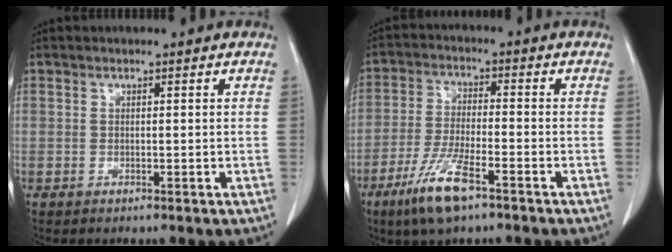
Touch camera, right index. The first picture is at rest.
{"total": 9.0, "force": [-5.6, 1.5, 6.9], "torque": [-0.144, -0.017, -0.102]}